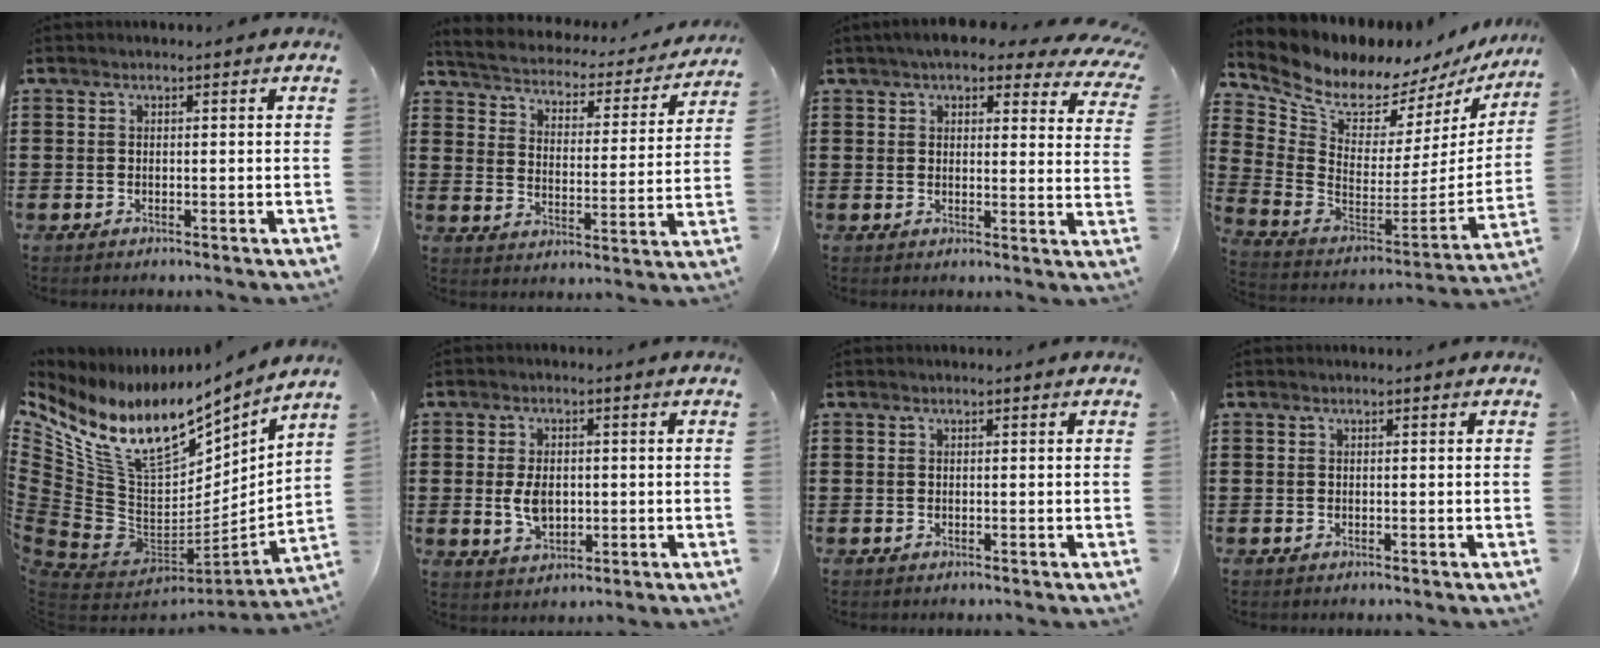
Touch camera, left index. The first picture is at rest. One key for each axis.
{"total": 2.4, "fx": 2.3, "fy": 0.5, "fz": 0.5, "tx": -0.029, "ty": -0.024, "tz": 0.029}
{"total": 5.9, "fx": 4.8, "fy": 1.5, "fz": 3.0, "tx": -0.067, "ty": -0.012, "tz": 0.086}
{"total": 7.5, "fx": 6.6, "fy": 2.9, "fz": 2.2, "tx": -0.087, "ty": -0.057, "tz": 0.114}
{"total": 16.2, "fx": 9.5, "fy": 7.6, "fz": 10.7, "tx": -0.257, "ty": -0.060, "tz": 0.163}
{"total": 5.2, "fx": -0.1, "fy": 3.3, "fz": 4.1, "tx": -0.087, "ty": -0.001, "tz": -0.007}
{"total": 0.0}
{"total": 0.0}